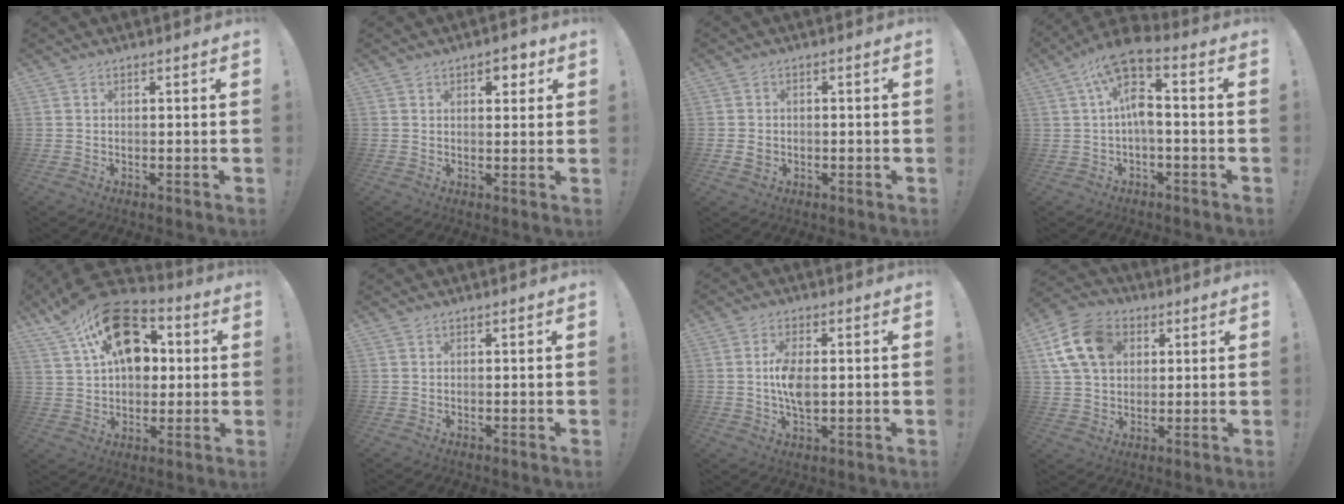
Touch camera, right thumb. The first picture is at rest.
{"total": 3.8, "force": [1.8, 2.4, 2.3], "torque": [-0.014, -0.006, 0.025]}
{"total": 2.4, "force": [-0.6, 2.2, 0.9], "torque": [-0.013, 0.007, -0.009]}
{"total": 10.7, "force": [2.2, 3.5, 9.9], "torque": [-0.186, -0.011, 0.034]}
{"total": 21.4, "force": [8.5, 13.7, 14.1], "torque": [-0.210, -0.037, 0.155]}
{"total": 0.0}
{"total": 7.7, "force": [0.0, 4.1, 6.6], "torque": [-0.115, -0.003, -0.006]}
{"total": 15.1, "force": [5.2, 11.4, 8.4], "torque": [-0.140, -0.010, 0.106]}